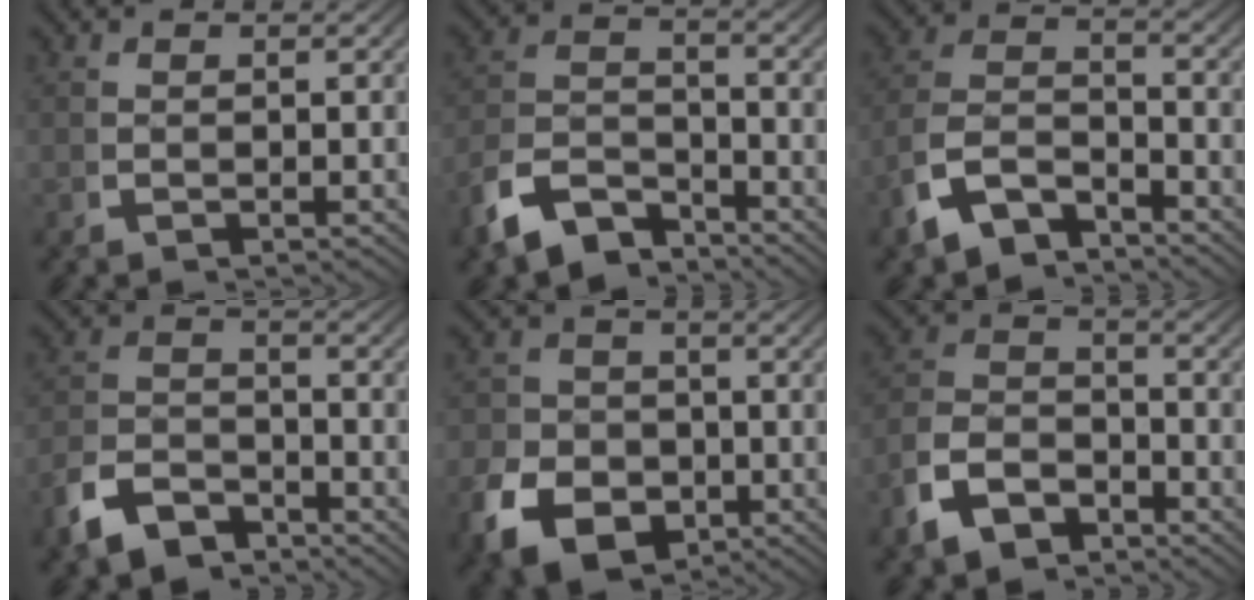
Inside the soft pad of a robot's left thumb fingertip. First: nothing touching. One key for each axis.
{"total": 6.6, "fx": -4.3, "fy": 3.8, "fz": 3.3, "tx": -0.062, "ty": -0.025, "tz": -0.068}
{"total": 6.7, "fx": -3.1, "fy": 4.5, "fz": 4.0, "tx": -0.090, "ty": -0.033, "tz": -0.045}
{"total": 5.2, "fx": -3.9, "fy": 2.8, "fz": 2.0, "tx": -0.035, "ty": -0.020, "tz": -0.065}
{"total": 8.7, "fx": -3.3, "fy": 6.7, "fz": 4.4, "tx": -0.074, "ty": -0.035, "tz": -0.045}
{"total": 5.9, "fx": -3.1, "fy": 4.0, "fz": 3.0, "tx": -0.059, "ty": -0.021, "tz": -0.047}